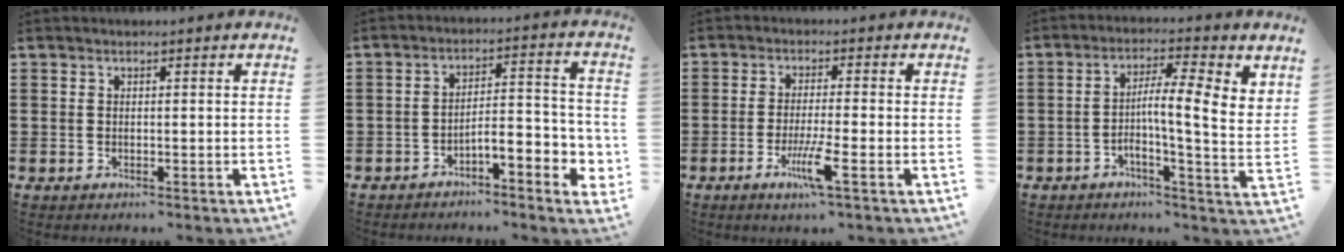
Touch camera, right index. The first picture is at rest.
{"total": 4.6, "force": [-3.2, 1.2, 3.1], "torque": [-0.055, -0.006, -0.064]}
{"total": 5.9, "force": [-2.7, 0.2, 5.3], "torque": [-0.105, -0.018, -0.050]}
{"total": 6.3, "force": [1.0, 0.9, 6.1], "torque": [-0.107, -0.021, 0.009]}